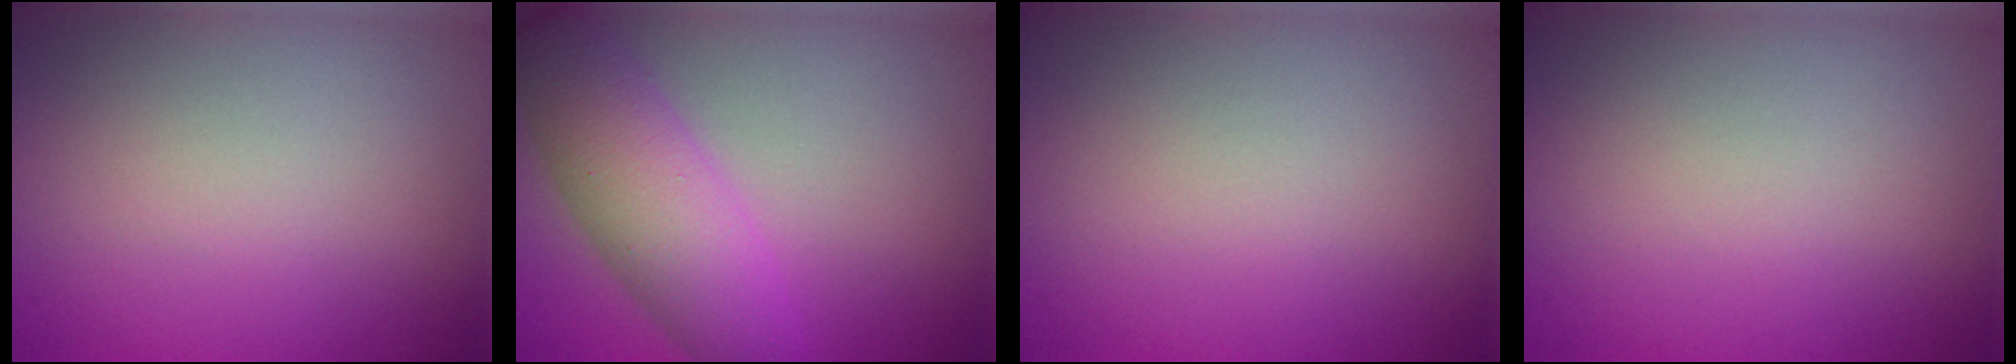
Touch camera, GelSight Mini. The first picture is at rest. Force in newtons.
{"total": 6.4, "press": 6.4, "slide": 0.2}
{"total": 0.0}
{"total": 0.0}